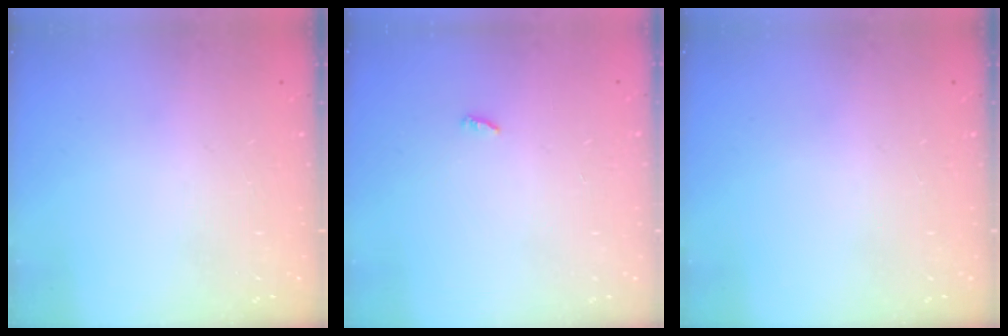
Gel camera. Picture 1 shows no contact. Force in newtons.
{"total": 2.3, "press": 2.3, "slide": 0.2}
{"total": 0.0}